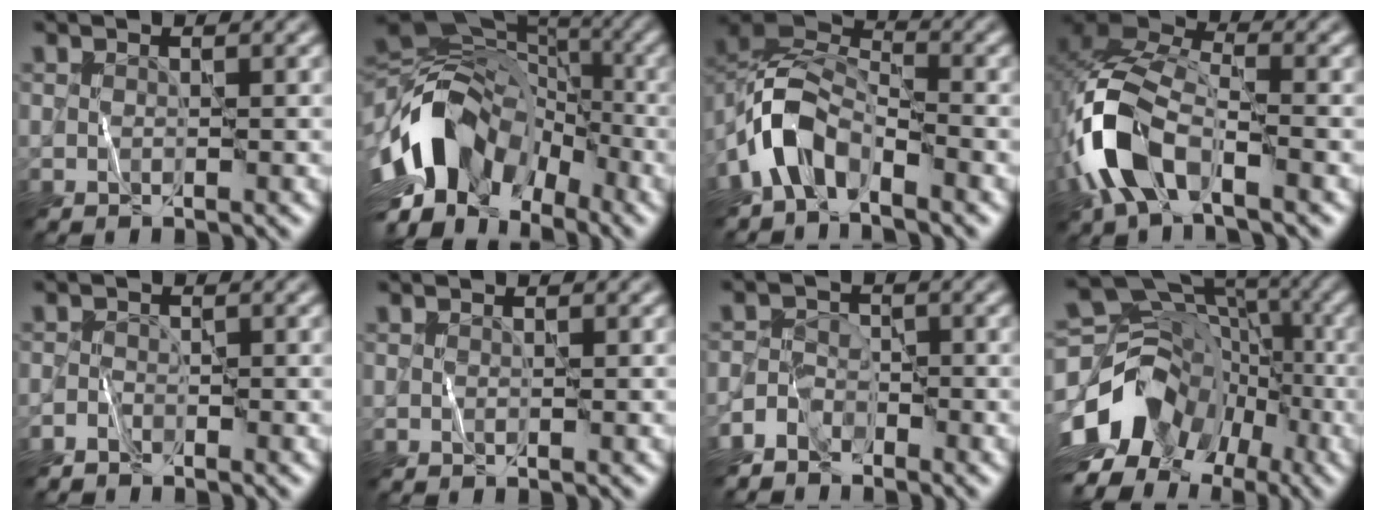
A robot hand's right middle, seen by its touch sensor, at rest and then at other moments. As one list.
[{"total": 13.4, "force": [-4.7, 8.8, 8.9], "torque": [-0.164, 0.013, -0.102]}, {"total": 5.4, "force": [-3.3, 2.9, 3.2], "torque": [-0.051, 0.007, -0.075]}, {"total": 9.3, "force": [-4.0, 4.8, 6.8], "torque": [-0.150, 0.004, -0.086]}, {"total": 1.2, "force": [-1.2, 0.3, 0.1], "torque": [-0.002, 0.003, -0.028]}, {"total": 0.0}, {"total": 2.9, "force": [-2.5, 1.4, 0.5], "torque": [-0.003, 0.000, -0.060]}, {"total": 12.9, "force": [-5.1, 9.9, 6.5], "torque": [-0.117, -0.013, -0.076]}]